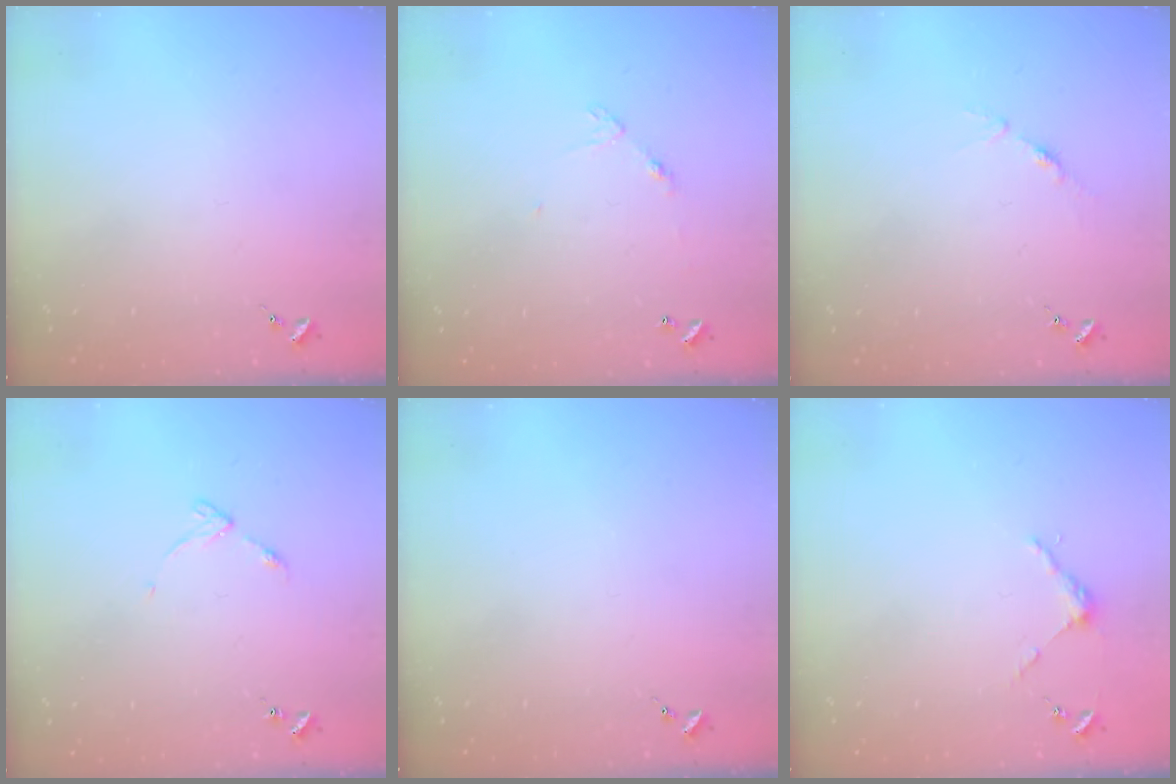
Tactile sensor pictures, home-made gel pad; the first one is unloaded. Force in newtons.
{"total": 4.6, "press": 4.6, "slide": 0.3}
{"total": 3.8, "press": 3.8, "slide": 0.5}
{"total": 4.9, "press": 4.9, "slide": 0.6}
{"total": 0.0}
{"total": 3.9, "press": 3.9, "slide": 0.2}